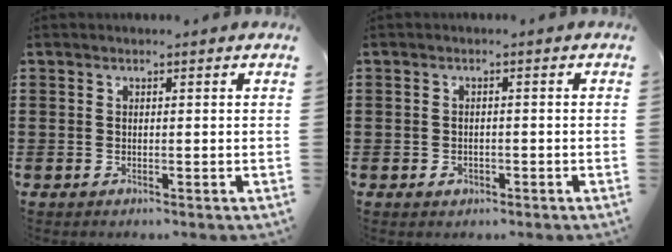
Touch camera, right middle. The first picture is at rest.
{"total": 1.1, "force": [-0.6, 0.8, 0.5], "torque": [-0.013, -0.002, -0.011]}